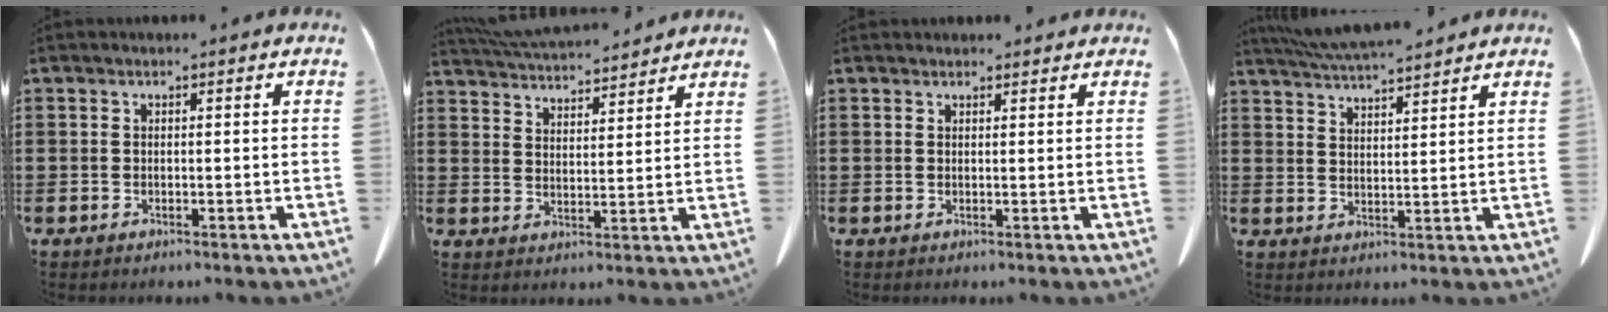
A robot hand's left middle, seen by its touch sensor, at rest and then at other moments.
{"total": 5.6, "force": [5.4, 0.4, 1.0], "torque": [-0.040, -0.029, 0.097]}
{"total": 1.2, "force": [1.1, 0.4, 0.2], "torque": [0.002, -0.001, 0.020]}
{"total": 5.2, "force": [4.9, 0.2, 1.7], "torque": [-0.049, -0.015, 0.089]}